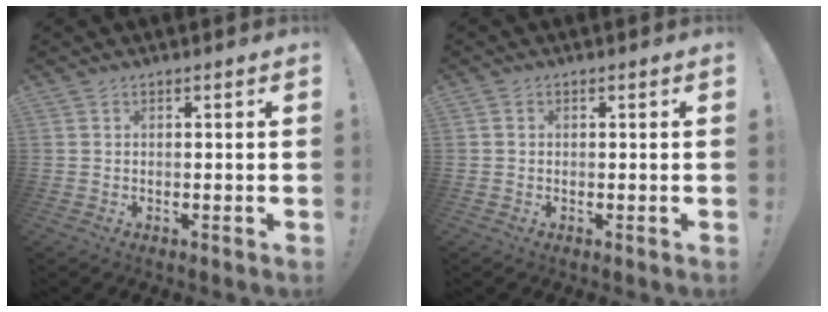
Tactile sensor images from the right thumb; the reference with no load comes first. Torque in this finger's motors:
{"motor_torque": [-0.20, -0.05, 0.03, -0.08, 0.09]}